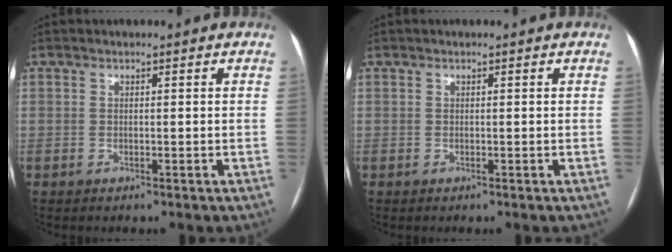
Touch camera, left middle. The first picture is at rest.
{"total": 0.0}